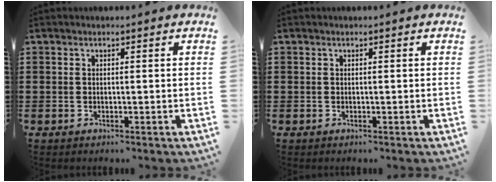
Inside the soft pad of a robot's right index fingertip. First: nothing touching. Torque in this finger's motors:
{"motor_torque": [2.14, 0.00, -0.01, 0.01]}